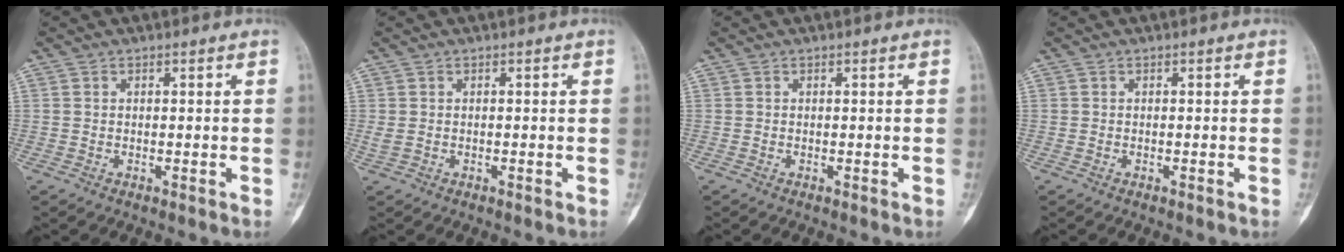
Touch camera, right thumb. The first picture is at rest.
{"total": 1.2, "force": [-0.1, 0.8, 0.9], "torque": [-0.033, 0.006, 0.001]}
{"total": 0.0}
{"total": 0.0}